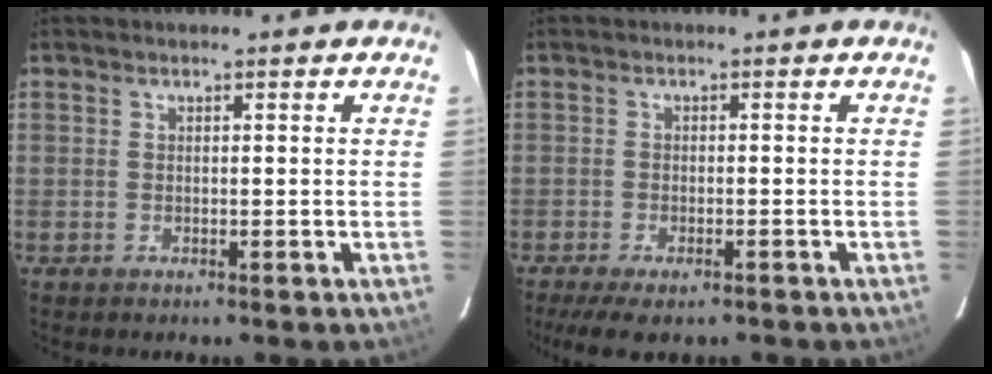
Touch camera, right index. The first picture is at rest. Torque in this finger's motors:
{"motor_torque": [0.82, -0.64, 0.32, 0.07]}